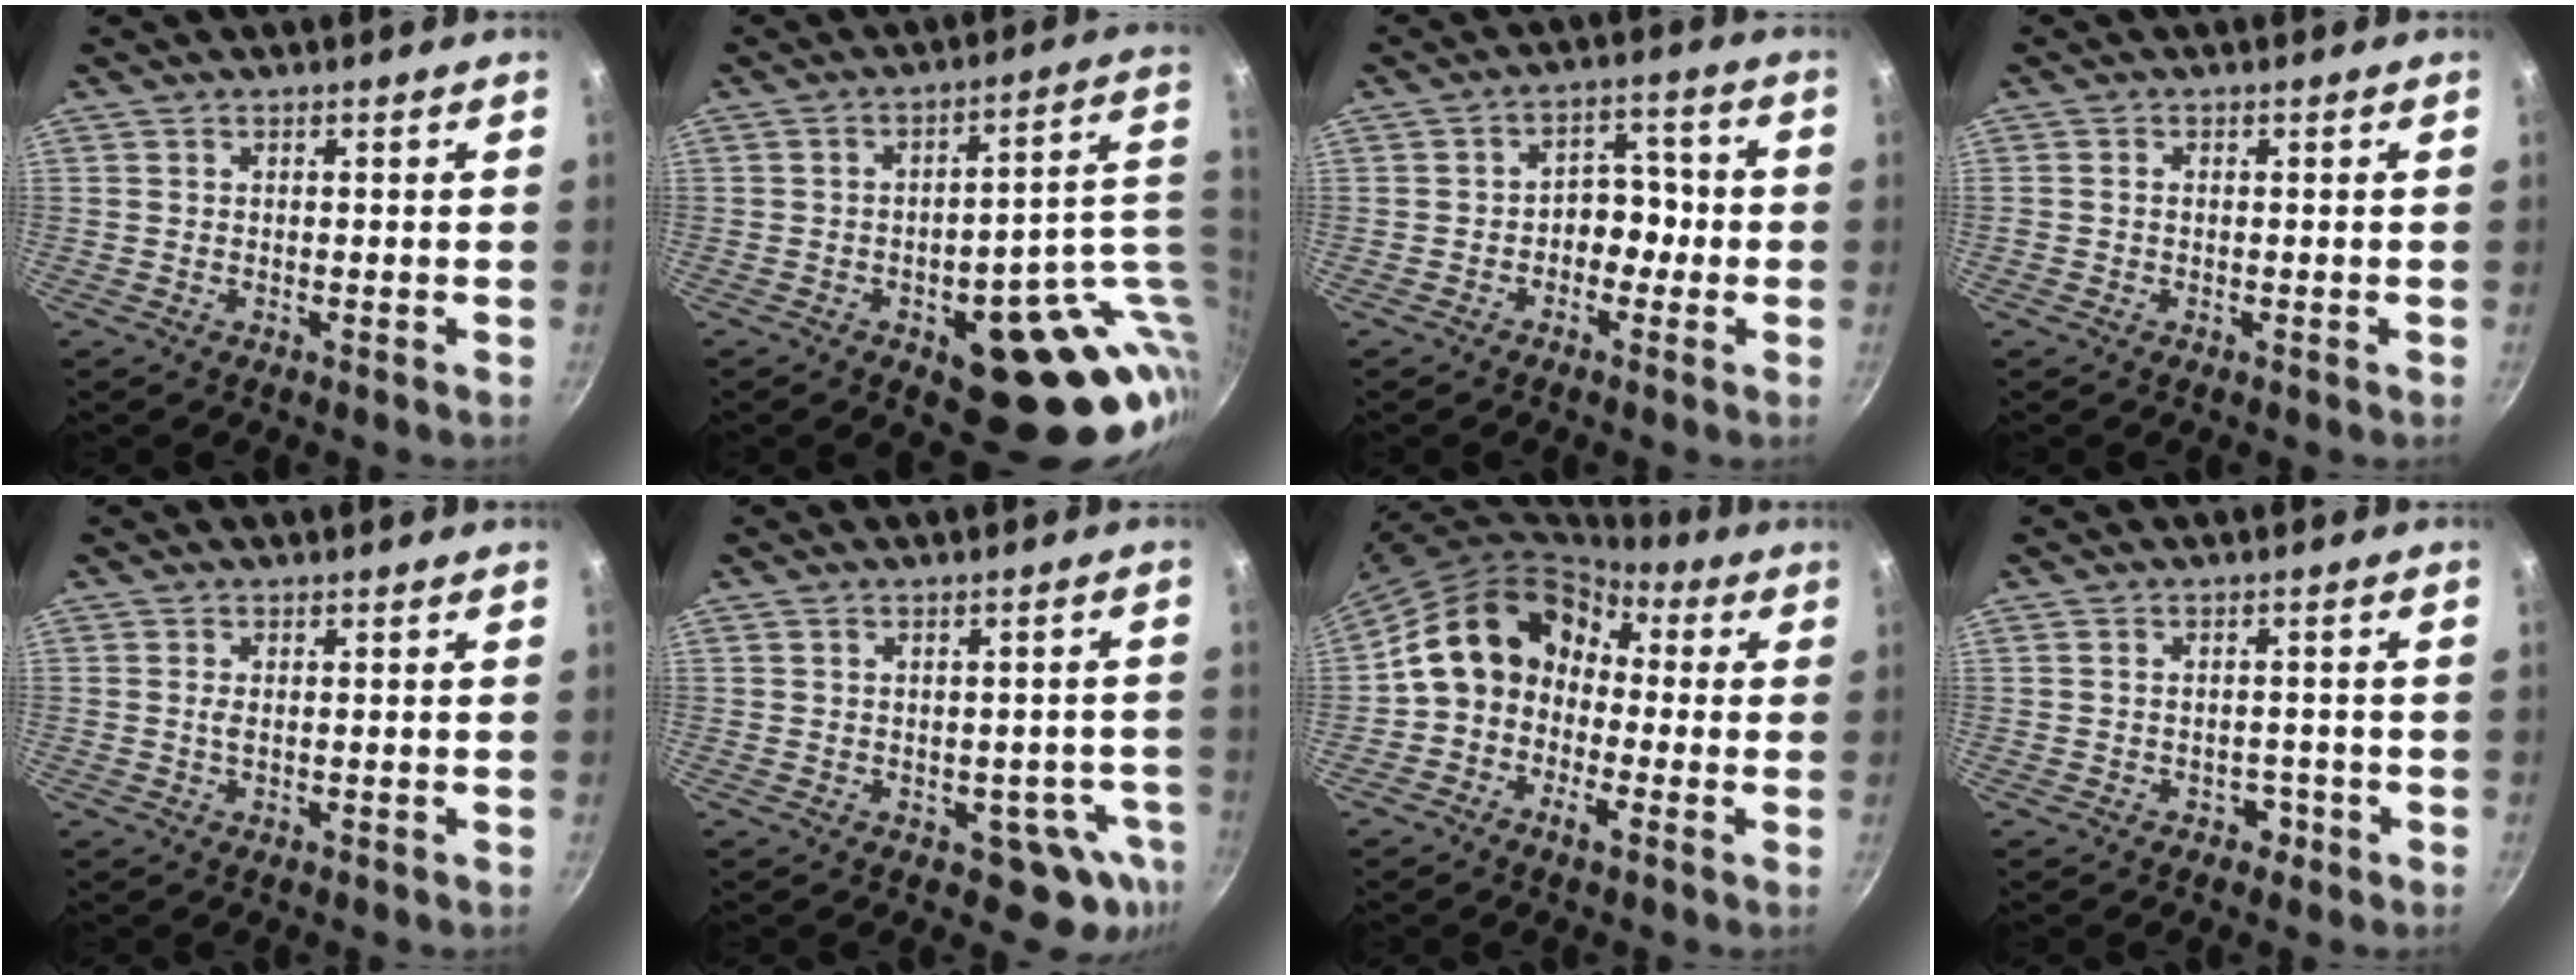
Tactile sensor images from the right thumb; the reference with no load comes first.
{"total": 22.1, "force": [-3.4, 11.2, 18.7], "torque": [-0.150, 0.015, -0.029]}
{"total": 5.9, "force": [-1.3, 4.5, 3.7], "torque": [0.003, 0.031, -0.027]}
{"total": 0.8, "force": [-0.2, 0.6, 0.4], "torque": [-0.007, 0.002, -0.005]}
{"total": 1.0, "force": [0.0, 0.4, 0.9], "torque": [-0.019, 0.000, 0.000]}
{"total": 6.8, "force": [-2.3, 4.6, 4.4], "torque": [-0.003, 0.032, -0.015]}
{"total": 13.7, "force": [0.4, 10.5, 8.8], "torque": [-0.146, 0.047, -0.016]}
{"total": 2.3, "force": [-1.2, 1.7, 1.0], "torque": [0.002, 0.016, -0.007]}